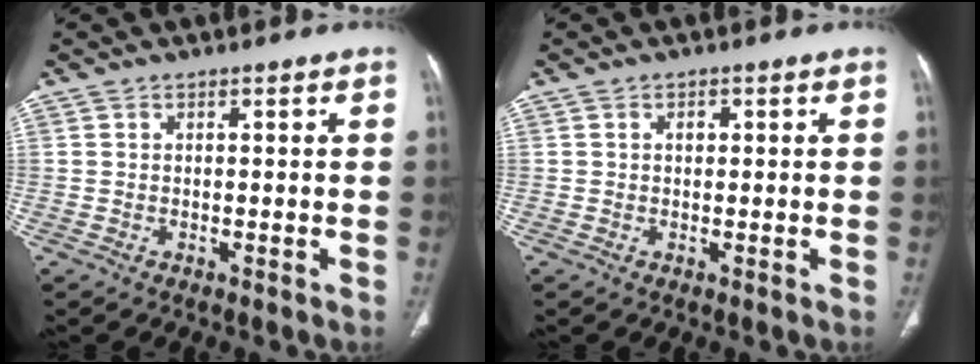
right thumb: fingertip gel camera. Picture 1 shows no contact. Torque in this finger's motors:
{"motor_torque": [-0.01, 0.29, 0.50, 0.34, -0.01]}